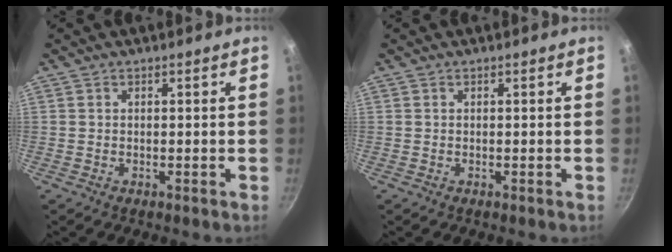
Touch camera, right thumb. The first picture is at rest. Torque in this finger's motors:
{"motor_torque": [0.49, 0.46, 0.53, 0.07, -0.05]}